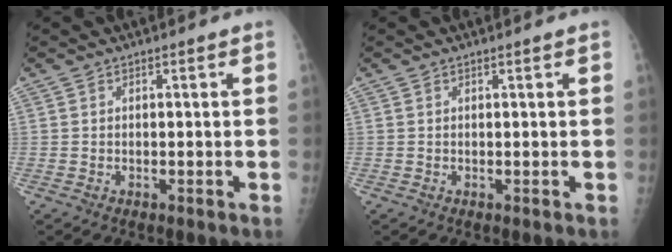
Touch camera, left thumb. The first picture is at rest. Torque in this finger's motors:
{"motor_torque": [0.04, 0.20, -0.10, 0.06, 0.03]}